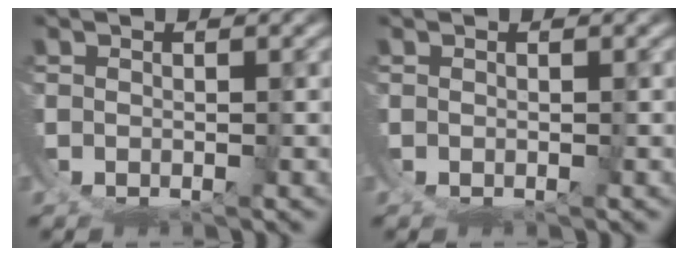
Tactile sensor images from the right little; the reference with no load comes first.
{"total": 0.0}